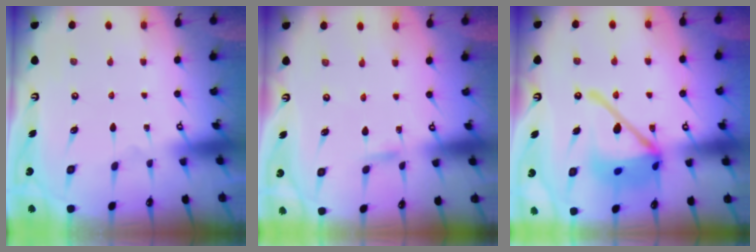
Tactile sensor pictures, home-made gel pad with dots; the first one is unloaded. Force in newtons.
{"total": 1.8, "press": 1.8, "slide": 0.1}
{"total": 18.8, "press": 18.6, "slide": 3.0}